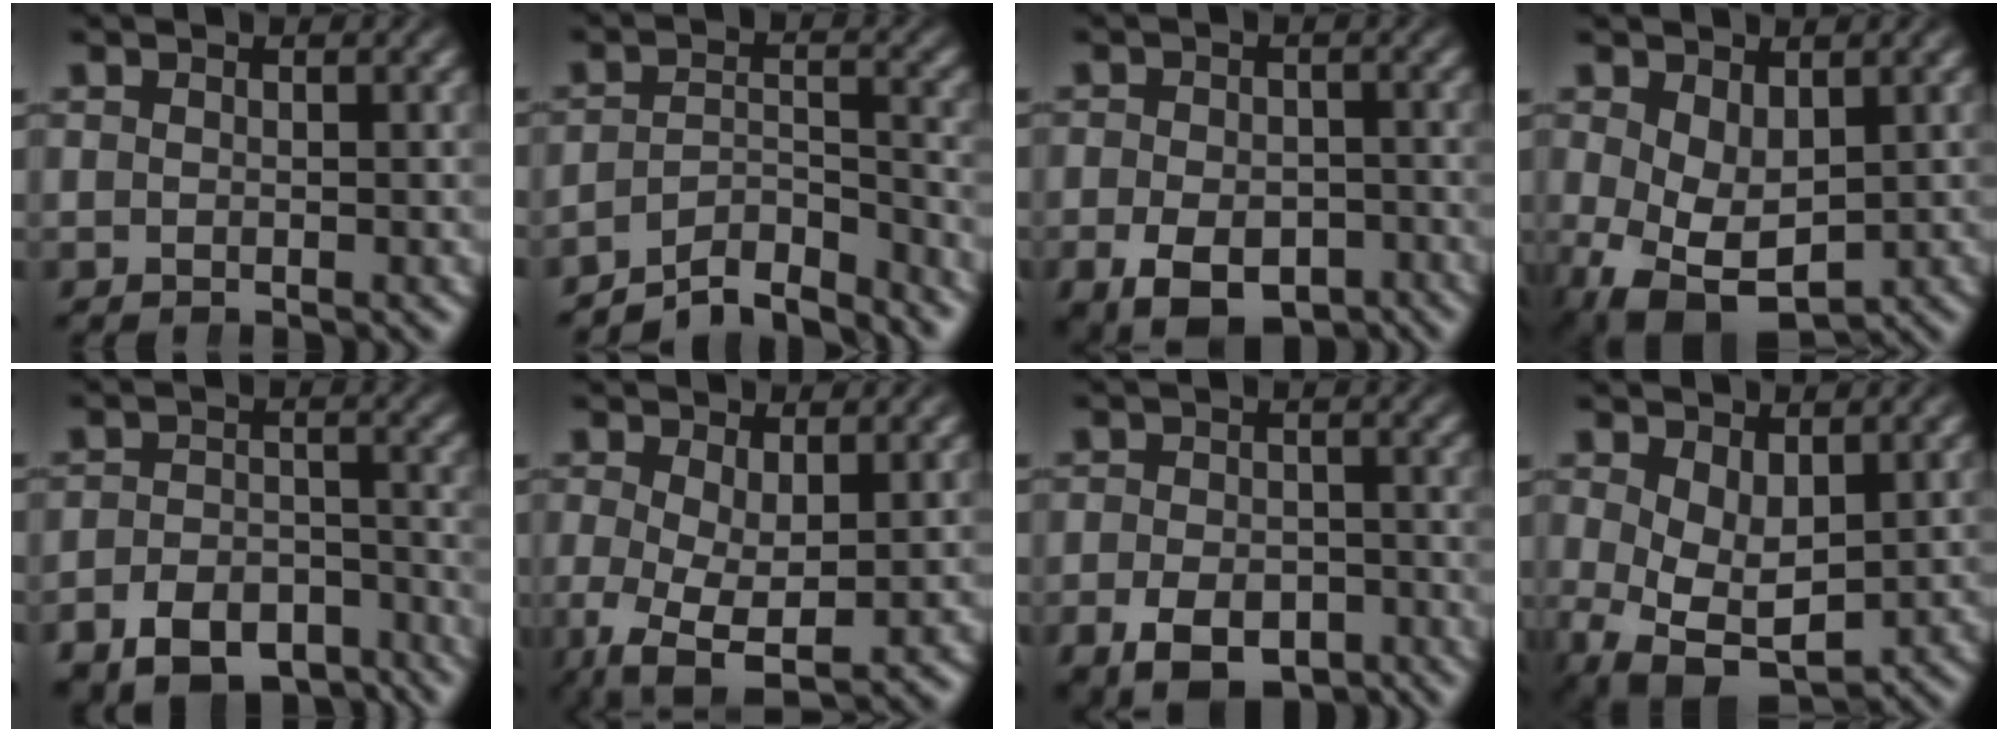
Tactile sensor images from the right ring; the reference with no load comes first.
{"total": 7.5, "force": [-6.8, 2.3, 2.3], "torque": [-0.037, -0.030, -0.103]}
{"total": 6.2, "force": [-3.7, 3.7, 3.2], "torque": [-0.051, -0.032, -0.047]}
{"total": 7.5, "force": [-3.5, 4.9, 4.5], "torque": [-0.105, -0.062, -0.029]}
{"total": 8.0, "force": [-6.4, 4.2, 2.5], "torque": [-0.029, -0.025, -0.101]}
{"total": 6.9, "force": [-3.4, 3.6, 4.8], "torque": [-0.112, -0.067, -0.025]}
{"total": 5.6, "force": [-3.7, 3.2, 2.7], "torque": [-0.035, -0.023, -0.053]}
{"total": 7.6, "force": [-2.8, 5.6, 4.2], "torque": [-0.097, -0.061, -0.028]}